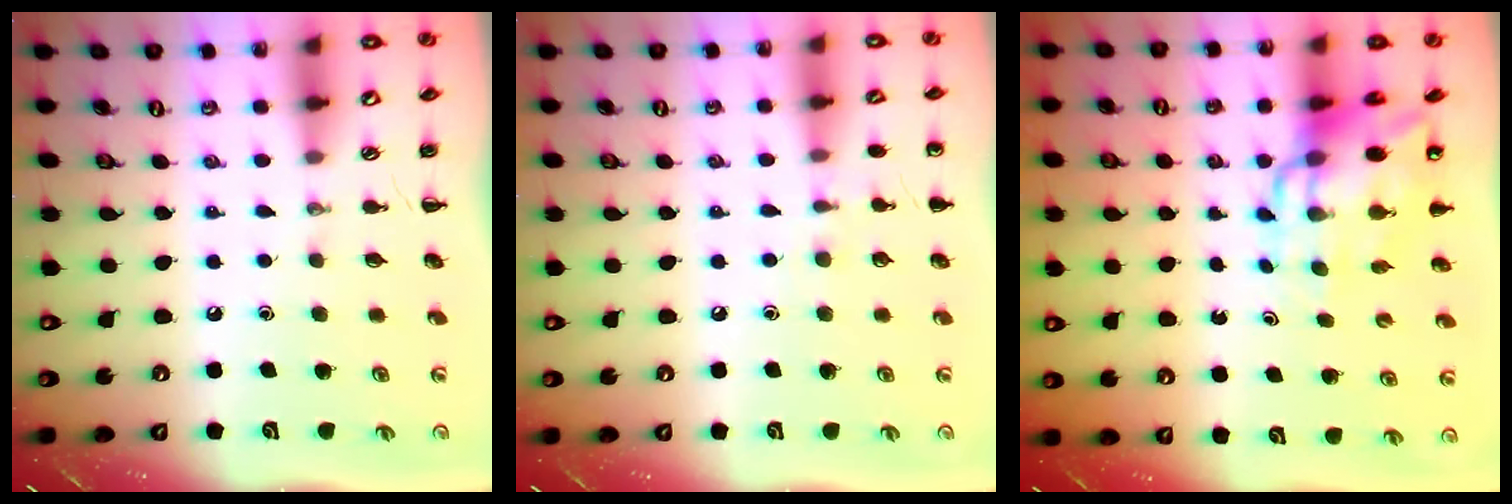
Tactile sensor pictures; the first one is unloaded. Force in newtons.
{"total": 5.7, "press": 5.4, "slide": 1.9}
{"total": 12.0, "press": 11.5, "slide": 3.6}